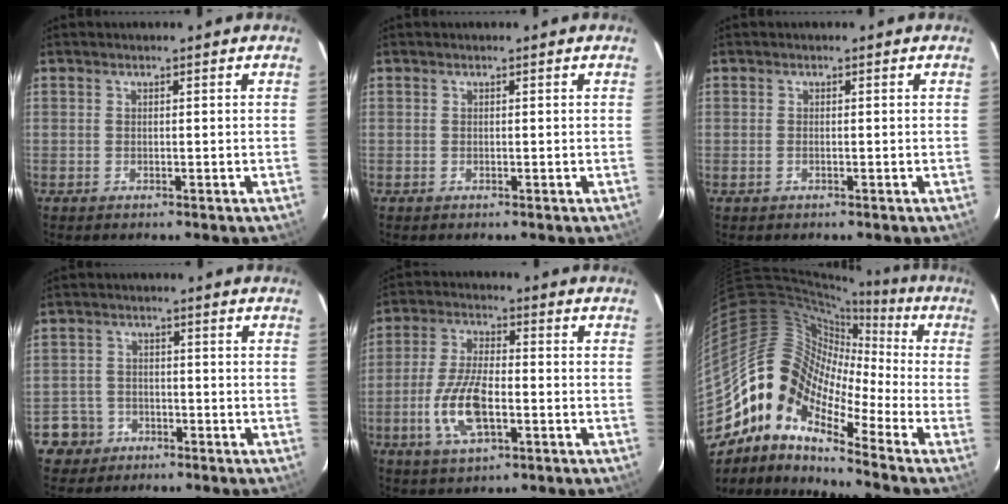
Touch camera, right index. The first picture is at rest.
{"total": 0.0}
{"total": 0.5, "force": [-0.2, 0.3, 0.4], "torque": [-0.009, 0.000, -0.006]}
{"total": 5.6, "force": [-2.8, 4.8, 0.3], "torque": [-0.020, 0.023, -0.050]}
{"total": 11.2, "force": [-3.4, 4.5, 9.6], "torque": [-0.202, -0.002, -0.064]}
{"total": 13.6, "force": [-6.7, 7.6, 9.1], "torque": [-0.145, 0.010, -0.152]}